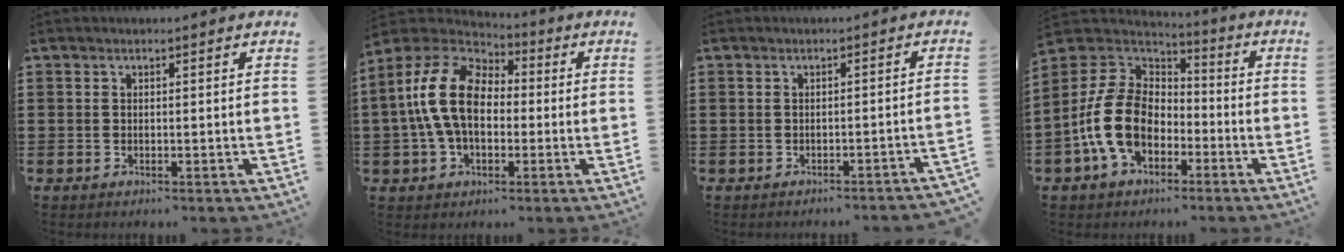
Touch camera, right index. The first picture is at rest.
{"total": 12.8, "force": [0.4, 8.3, 9.8], "torque": [-0.241, 0.010, 0.001]}
{"total": 1.4, "force": [-1.3, -0.2, 0.4], "torque": [-0.012, 0.000, -0.028]}
{"total": 13.5, "force": [-3.9, 9.4, 8.8], "torque": [-0.225, 0.018, -0.078]}